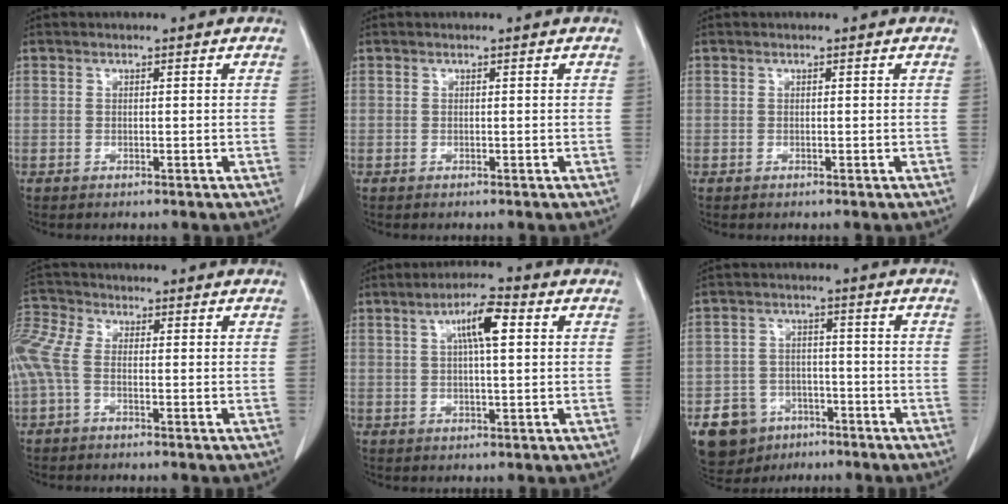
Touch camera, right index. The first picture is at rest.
{"total": 0.0}
{"total": 0.0}
{"total": 9.1, "force": [-0.9, 4.9, 7.6], "torque": [-0.219, 0.028, -0.020]}
{"total": 6.4, "force": [2.0, 1.0, 6.0], "torque": [-0.108, 0.013, 0.032]}
{"total": 7.9, "force": [-4.4, 6.3, 1.8], "torque": [-0.035, 0.012, -0.061]}